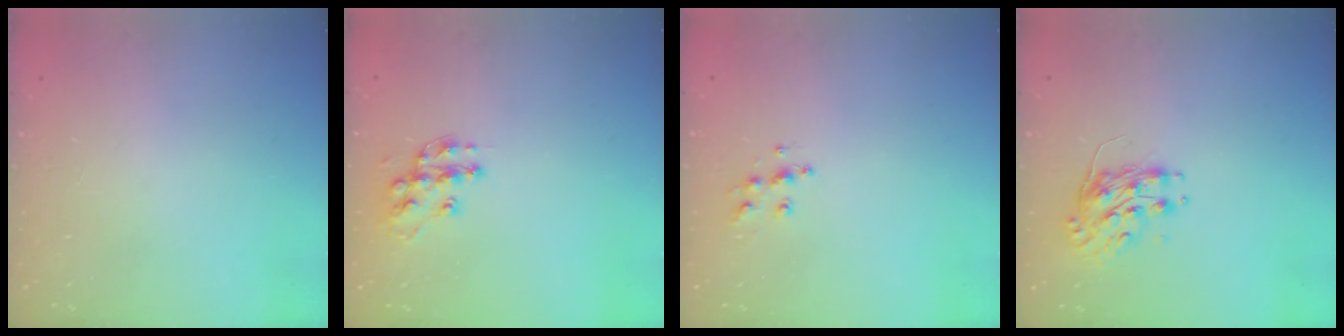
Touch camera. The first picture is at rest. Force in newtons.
{"total": 11.8, "press": 11.8, "slide": 0.6}
{"total": 6.6, "press": 6.5, "slide": 0.3}
{"total": 8.2, "press": 8.2, "slide": 0.3}